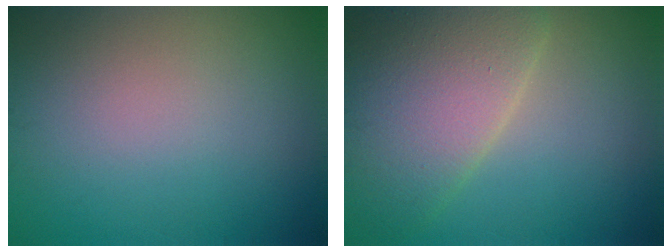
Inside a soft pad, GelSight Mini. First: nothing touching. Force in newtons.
{"total": 6.7, "press": 6.7, "slide": 0.2}